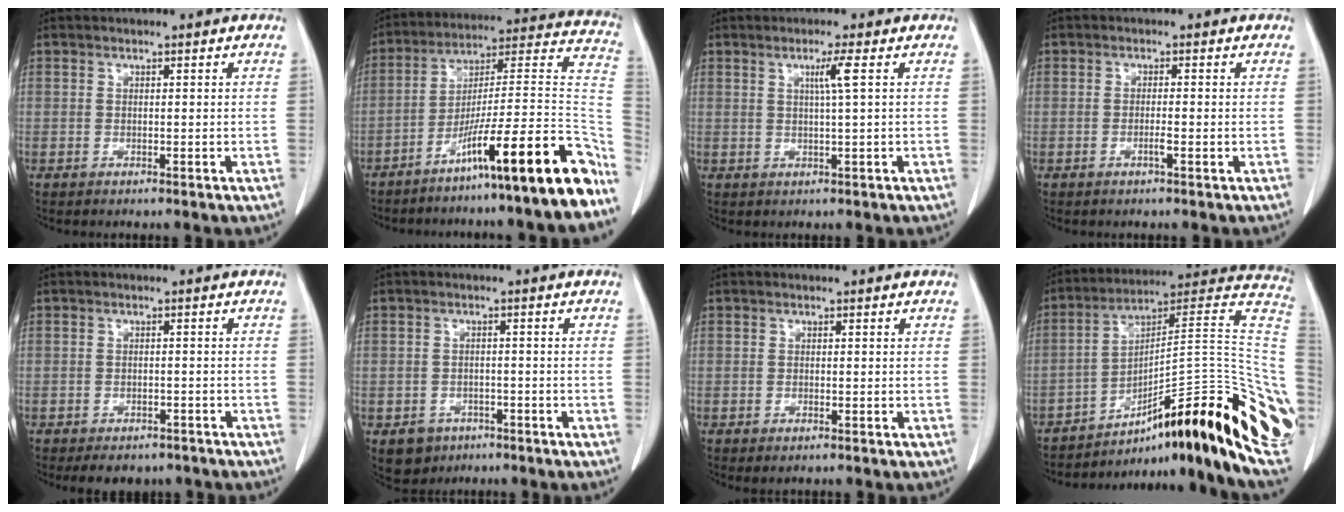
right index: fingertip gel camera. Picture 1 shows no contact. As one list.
[{"total": 22.5, "force": [-14.2, 0.1, 17.5], "torque": [-0.188, 0.028, -0.235]}, {"total": 2.8, "force": [0.9, -0.8, 2.5], "torque": [-0.043, -0.002, 0.016]}, {"total": 1.5, "force": [-0.7, -0.1, 1.3], "torque": [-0.032, -0.002, -0.012]}, {"total": 6.1, "force": [-4.9, 3.1, 1.8], "torque": [-0.009, 0.009, -0.061]}, {"total": 4.3, "force": [-2.3, 3.6, 0.7], "torque": [-0.005, 0.007, -0.029]}, {"total": 0.8, "force": [-0.4, 0.3, 0.6], "torque": [-0.008, -0.003, -0.004]}, {"total": 32.1, "force": [-14.6, 3.7, 28.3], "torque": [-0.283, 0.027, -0.219]}]